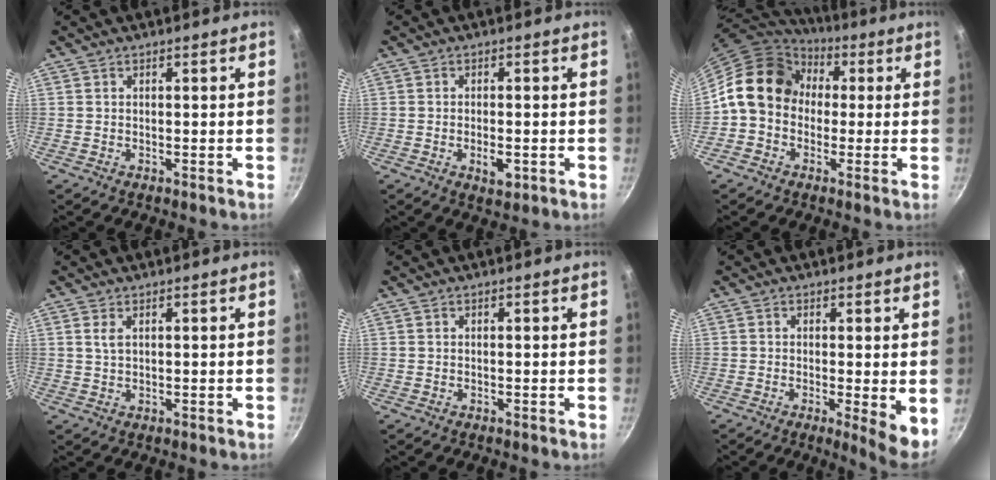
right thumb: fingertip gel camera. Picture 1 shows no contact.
{"total": 3.7, "force": [-1.1, 1.8, 3.1], "torque": [-0.048, 0.002, -0.016]}
{"total": 13.6, "force": [1.0, 11.3, 7.5], "torque": [-0.096, 0.034, -0.005]}
{"total": 1.8, "force": [0.7, 0.9, 1.4], "torque": [-0.027, -0.003, 0.016]}
{"total": 0.0}
{"total": 5.8, "force": [-0.4, 1.2, 5.7], "torque": [-0.076, -0.017, -0.006]}